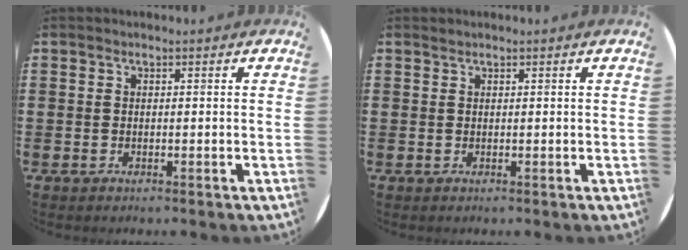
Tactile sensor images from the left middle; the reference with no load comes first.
{"total": 0.0}